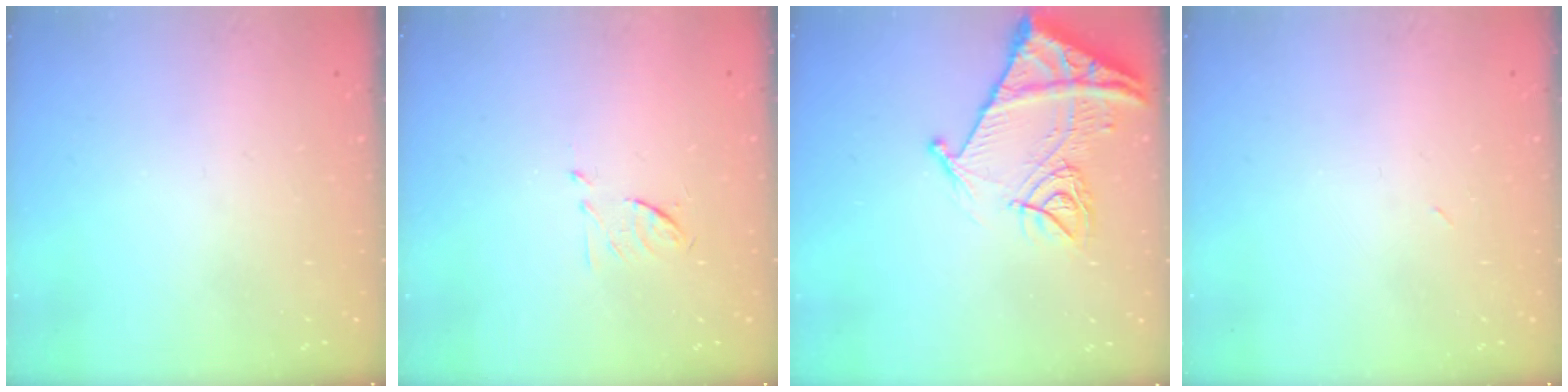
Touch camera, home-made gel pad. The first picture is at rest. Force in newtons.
{"total": 6.6, "press": 6.5, "slide": 0.9}
{"total": 14.9, "press": 14.8, "slide": 1.6}
{"total": 2.9, "press": 2.9, "slide": 0.7}